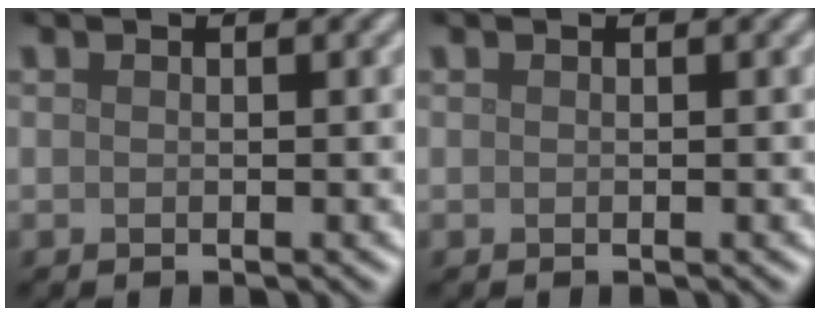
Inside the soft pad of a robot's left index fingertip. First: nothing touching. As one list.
[{"total": 0.0}]